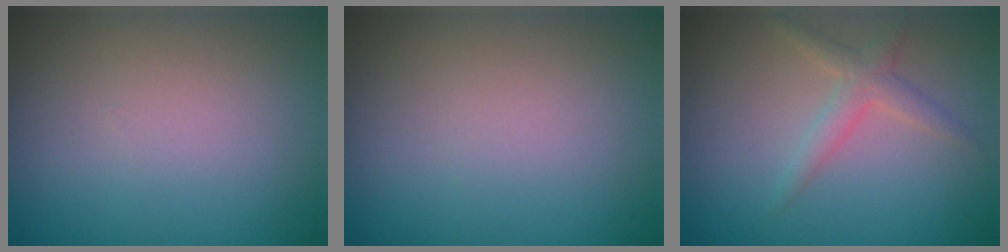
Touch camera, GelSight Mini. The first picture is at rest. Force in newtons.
{"total": 0.0}
{"total": 2.0, "press": 2.0, "slide": 0.0}